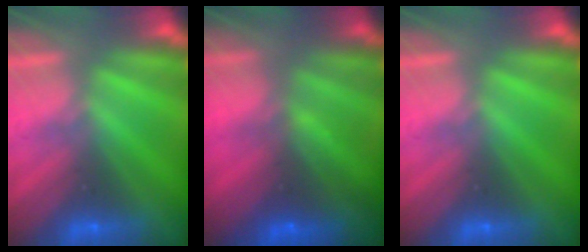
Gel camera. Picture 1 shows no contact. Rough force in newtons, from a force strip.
{"total": 7.3}
{"total": 0.0}